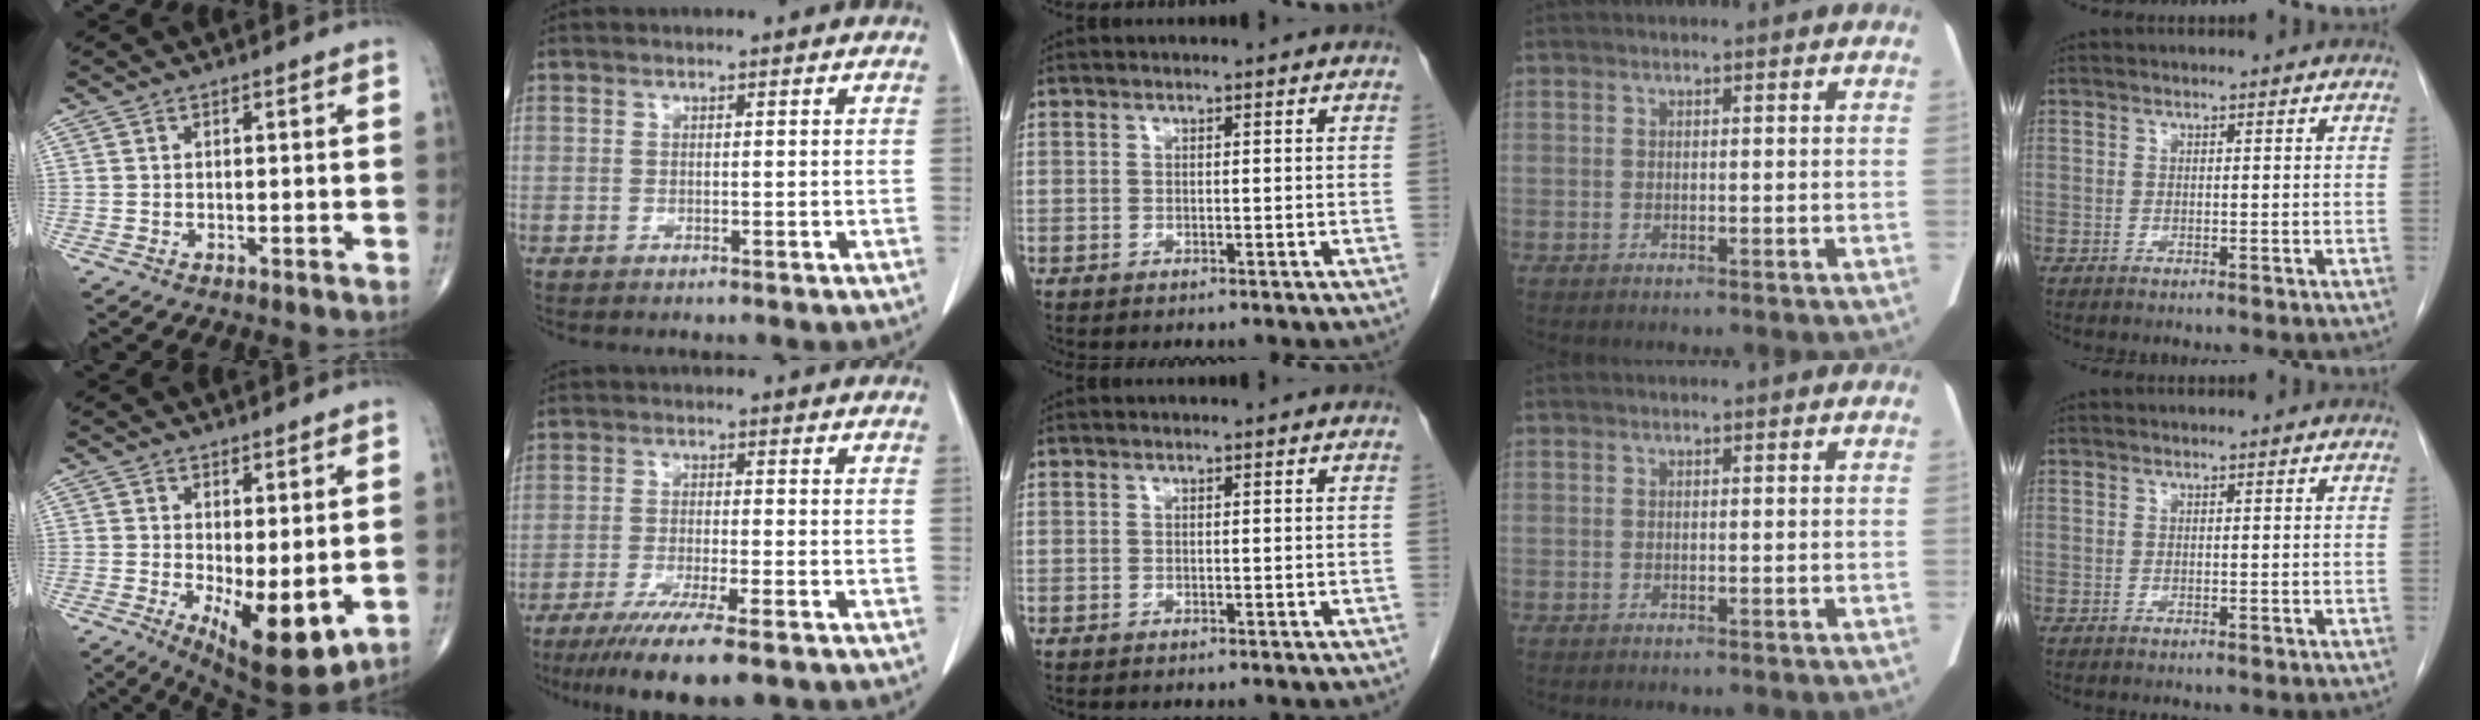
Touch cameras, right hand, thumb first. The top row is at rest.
{"thumb": {"total": 10.6, "force": [-1.6, 4.0, 9.7], "torque": [-0.140, -0.024, -0.009]}, "index": {"total": 11.0, "force": [-7.9, 0.8, 7.6], "torque": [-0.115, -0.025, -0.120]}}